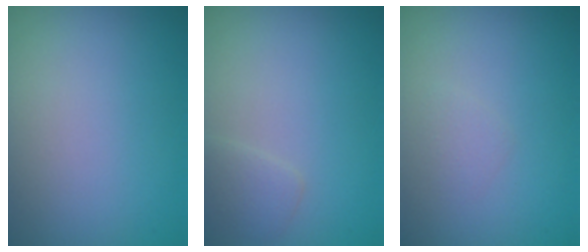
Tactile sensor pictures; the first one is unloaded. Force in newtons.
{"total": 1.4, "press": 1.4, "slide": 0.1}
{"total": 0.8, "press": 0.8, "slide": 0.0}